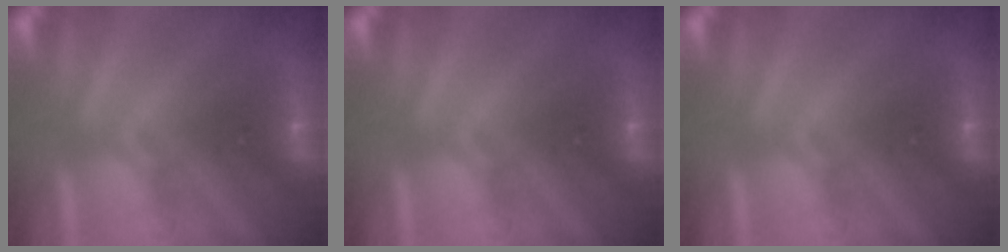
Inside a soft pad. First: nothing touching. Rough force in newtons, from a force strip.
{"total": 0.0}
{"total": 0.0}